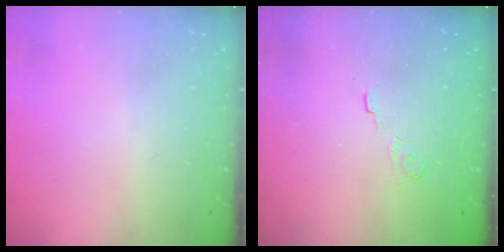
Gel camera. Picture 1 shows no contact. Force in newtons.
{"total": 2.6, "press": 2.2, "slide": 1.4}